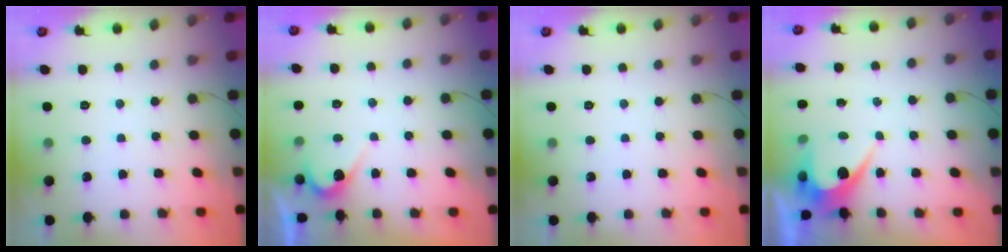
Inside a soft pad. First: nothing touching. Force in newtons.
{"total": 4.3, "press": 4.3, "slide": 0.3}
{"total": 0.0}
{"total": 6.0, "press": 6.0, "slide": 0.3}